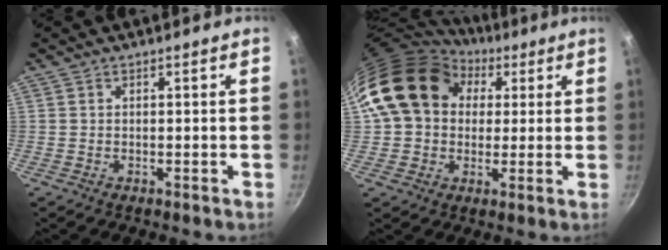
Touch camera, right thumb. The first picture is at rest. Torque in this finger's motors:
{"motor_torque": [1.04, 3.97, 1.62, 0.02, 0.21]}